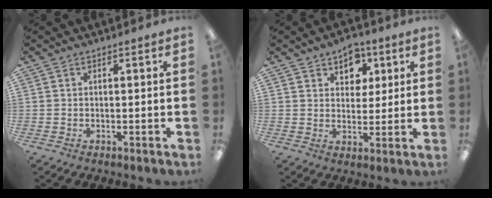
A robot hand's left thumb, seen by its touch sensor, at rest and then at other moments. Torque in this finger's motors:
{"motor_torque": [0.11, 0.27, -0.09, 0.05, 0.01]}